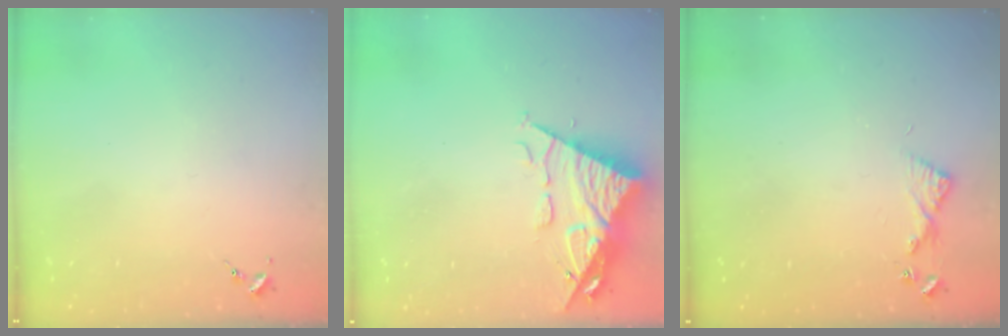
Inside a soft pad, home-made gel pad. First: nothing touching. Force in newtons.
{"total": 13.0, "press": 12.9, "slide": 1.4}
{"total": 6.1, "press": 6.1, "slide": 0.6}